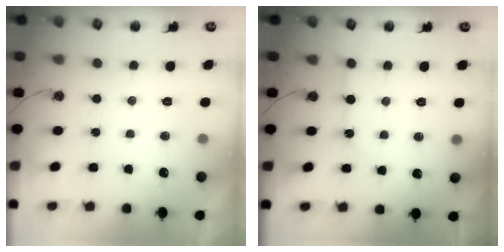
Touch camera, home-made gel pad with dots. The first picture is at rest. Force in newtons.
{"total": 0.9, "press": 0.8, "slide": 0.2}